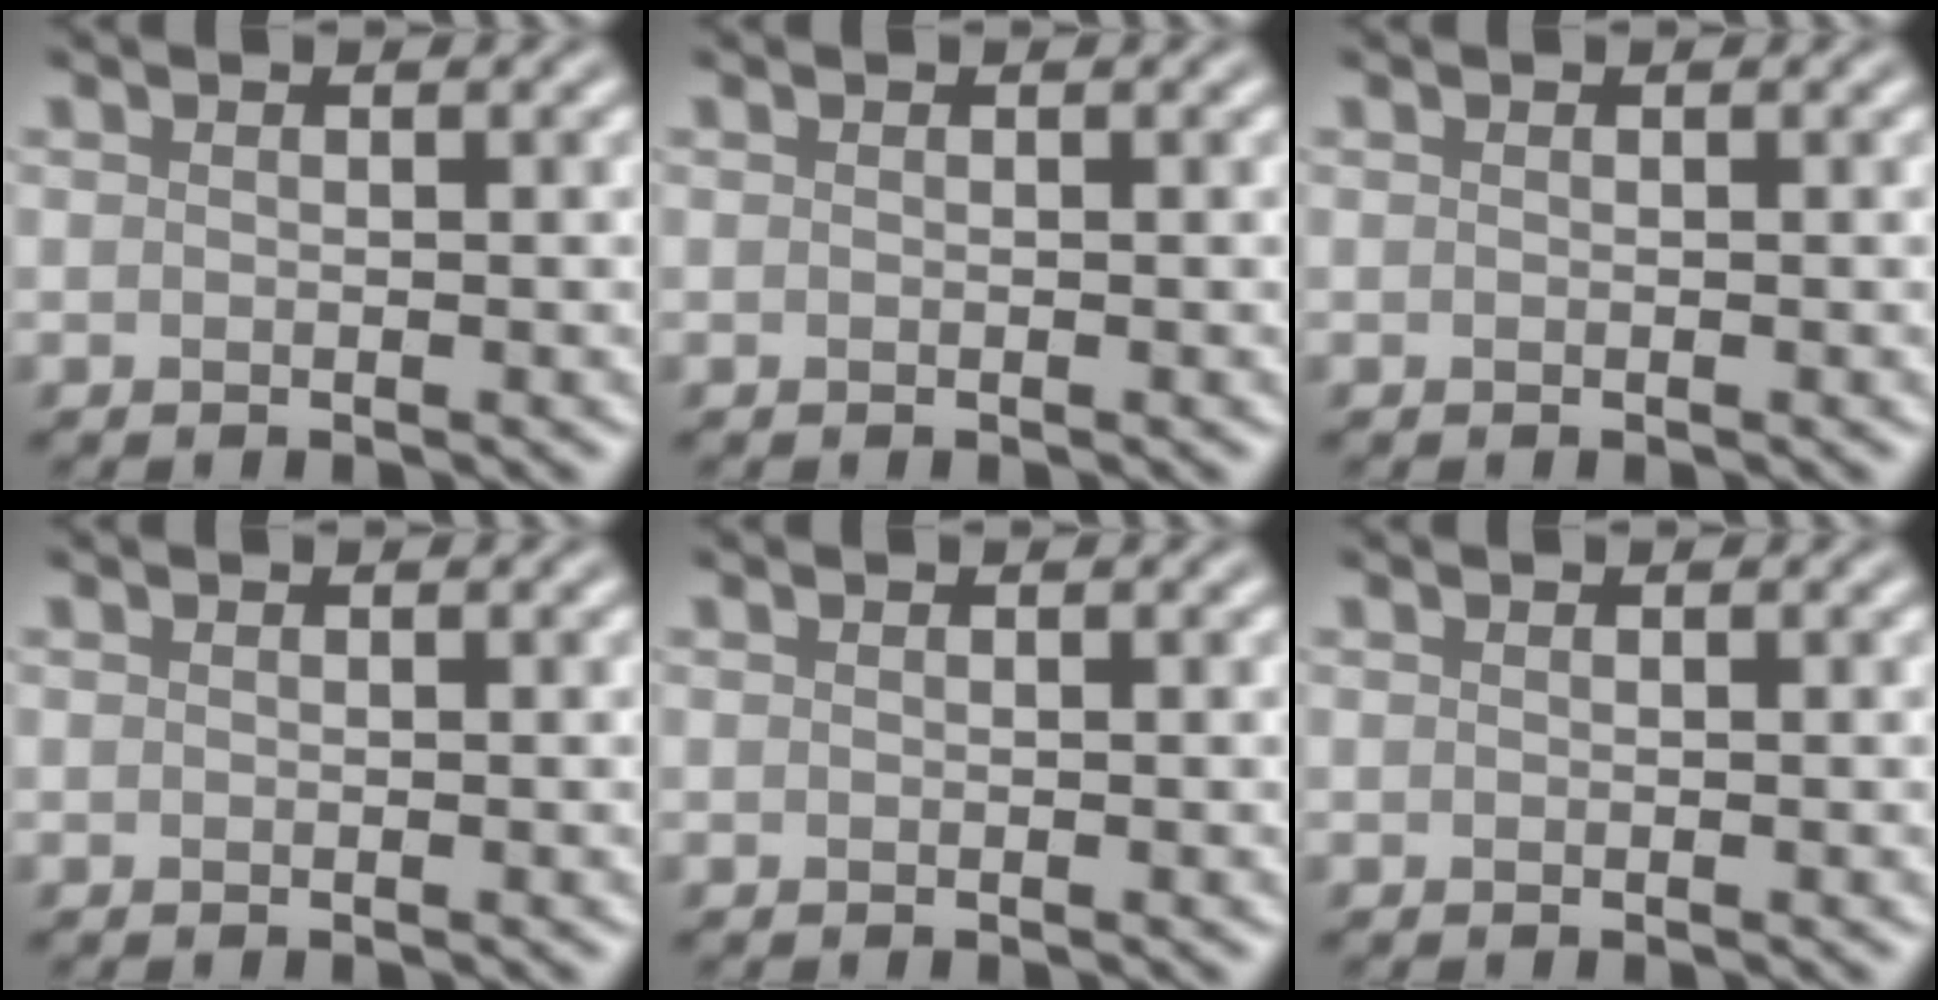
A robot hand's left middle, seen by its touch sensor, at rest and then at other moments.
{"total": 0.0}
{"total": 0.0}
{"total": 0.0}
{"total": 0.0}
{"total": 0.0}